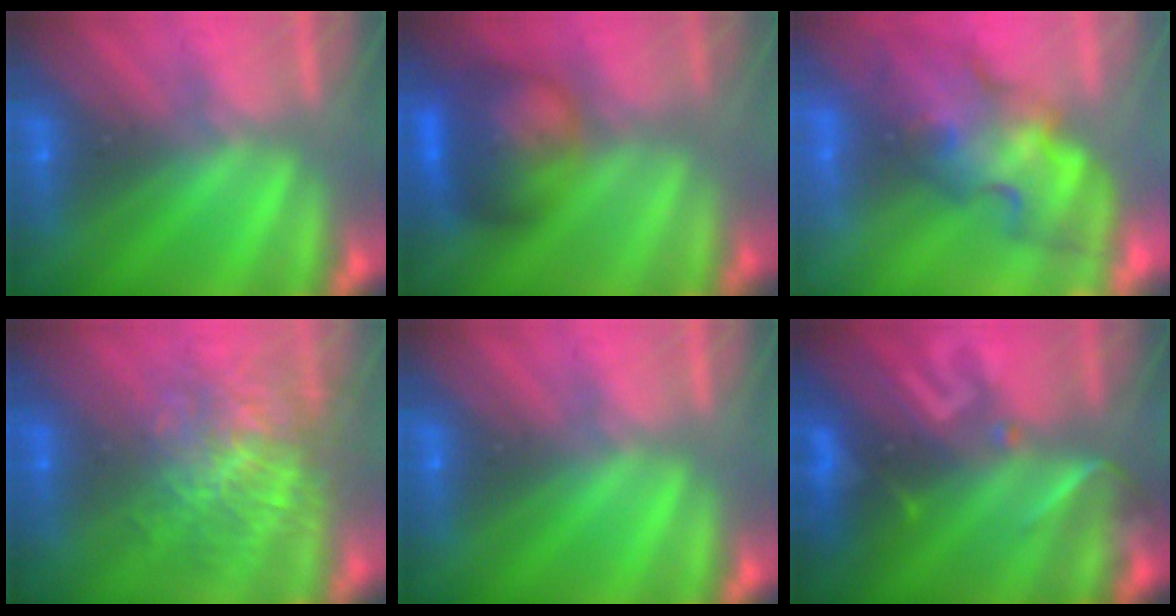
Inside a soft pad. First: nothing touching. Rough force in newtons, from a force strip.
{"total": 8.6}
{"total": 3.4}
{"total": 7.7}
{"total": 0.0}
{"total": 2.9}